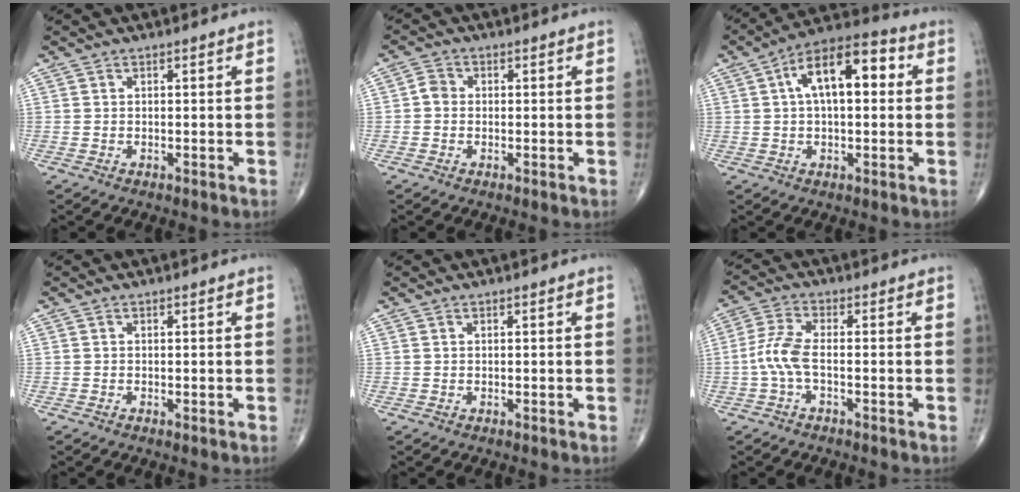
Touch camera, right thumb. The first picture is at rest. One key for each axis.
{"total": 2.3, "fx": -0.2, "fy": 2.0, "fz": 1.2, "tx": -0.010, "ty": 0.006, "tz": -0.011}
{"total": 13.5, "fx": 2.7, "fy": 6.5, "fz": 11.5, "tx": -0.178, "ty": 0.033, "tz": 0.035}
{"total": 0.0}
{"total": 0.0}
{"total": 5.6, "fx": -1.4, "fy": 1.9, "fz": 5.1, "tx": -0.127, "ty": 0.015, "tz": -0.034}